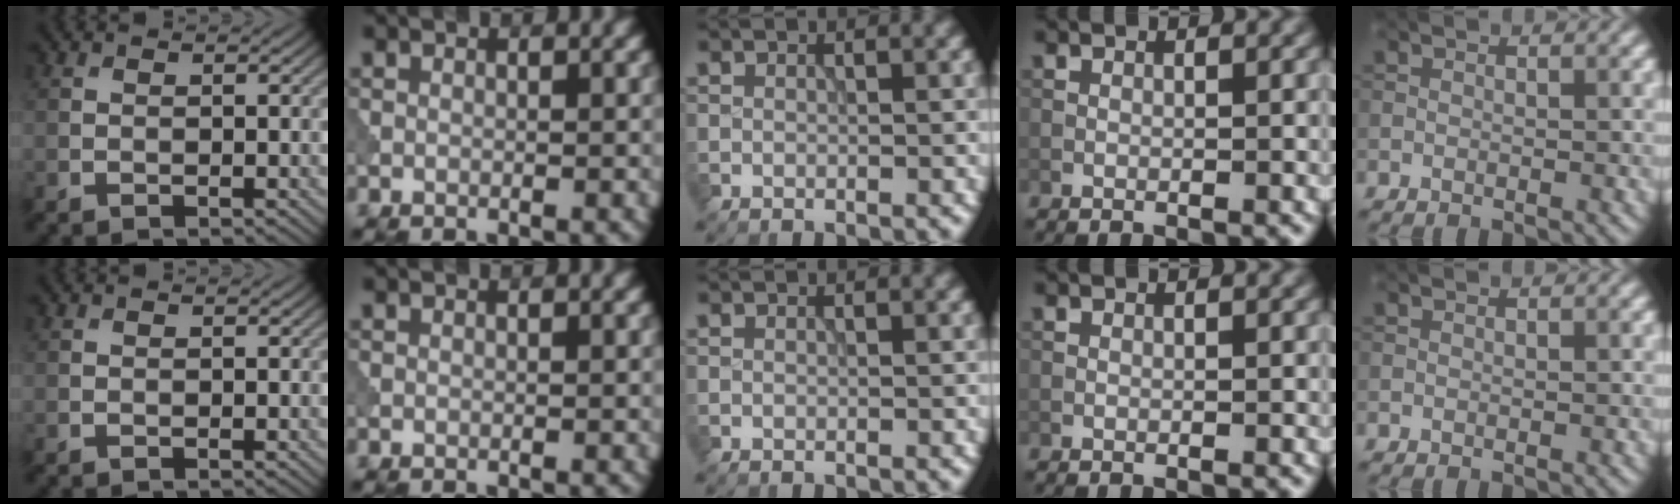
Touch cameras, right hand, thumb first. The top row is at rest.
{}